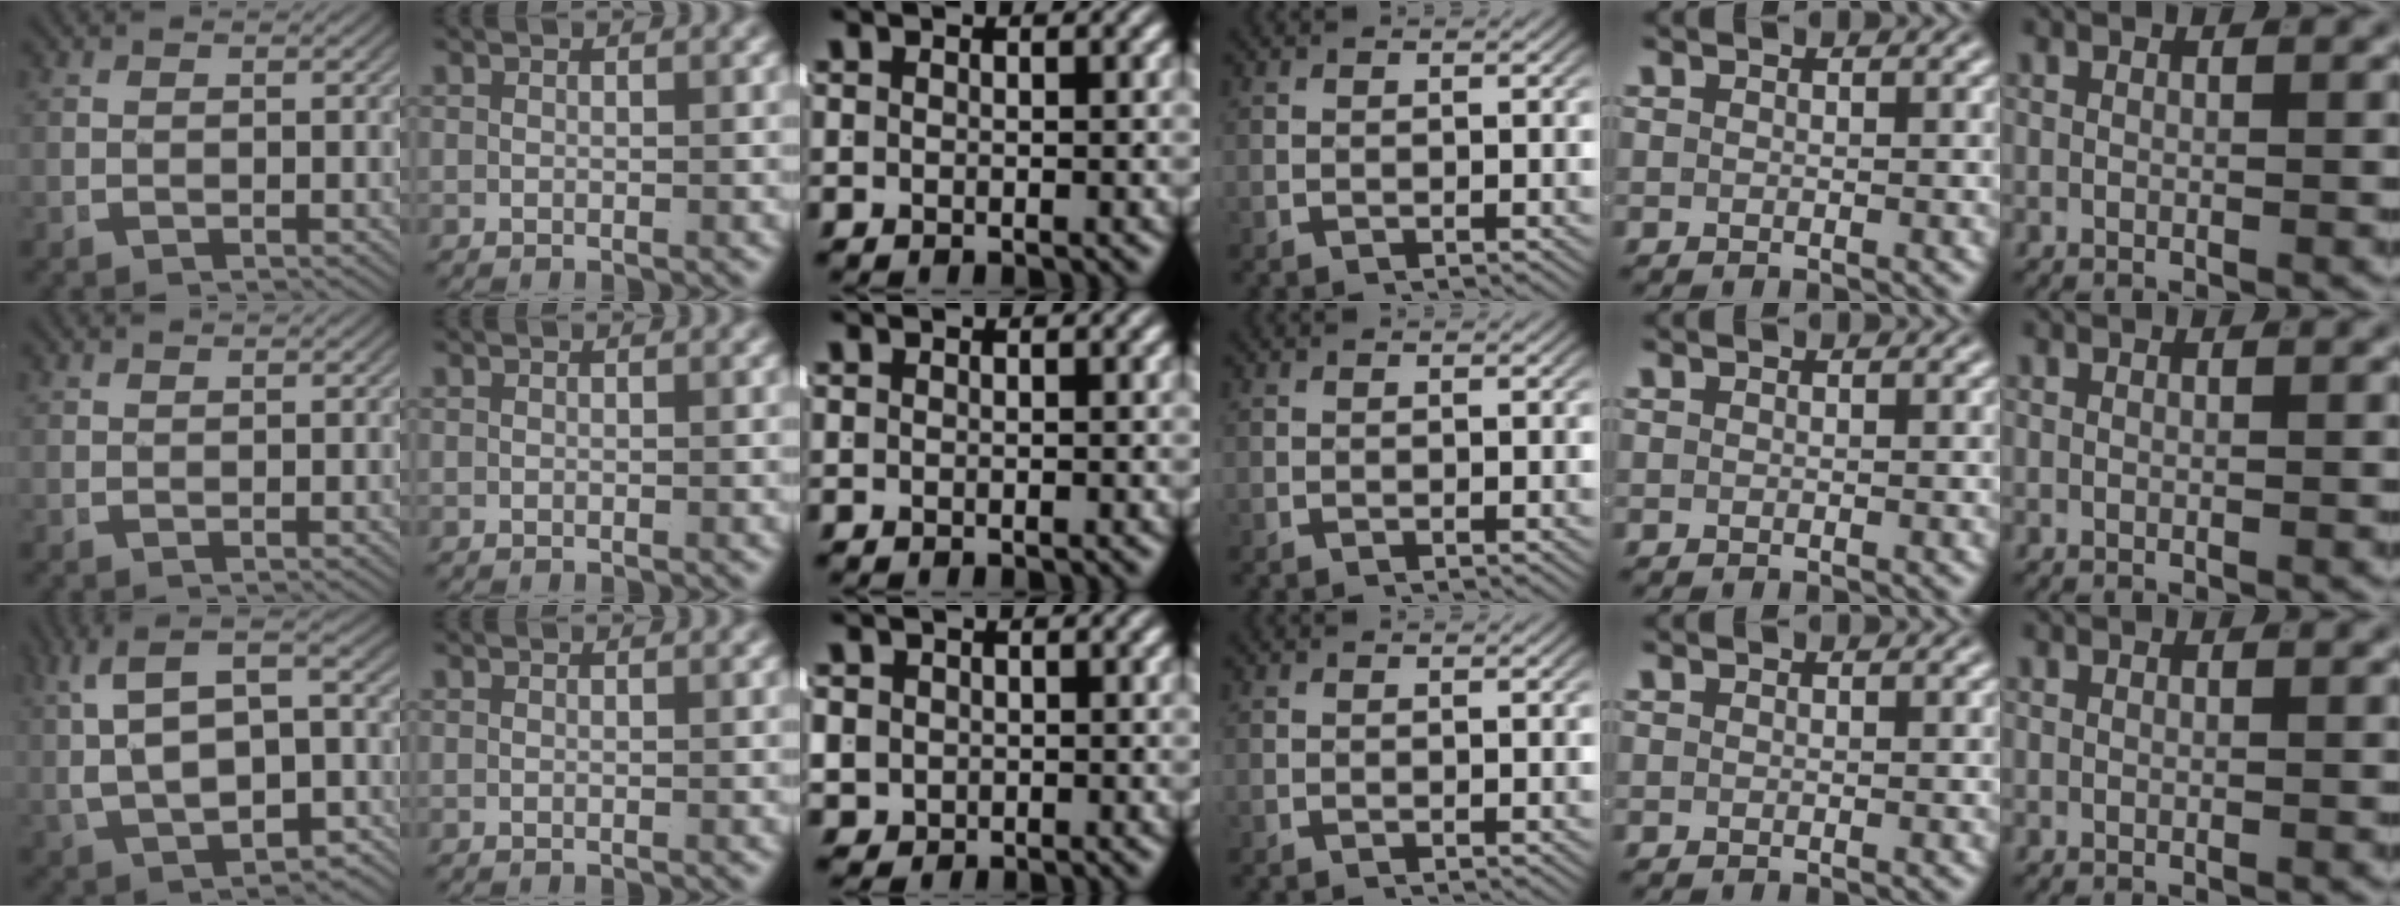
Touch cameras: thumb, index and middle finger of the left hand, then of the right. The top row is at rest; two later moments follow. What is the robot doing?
{"motion": "lift_and_place", "object": "shirt"}